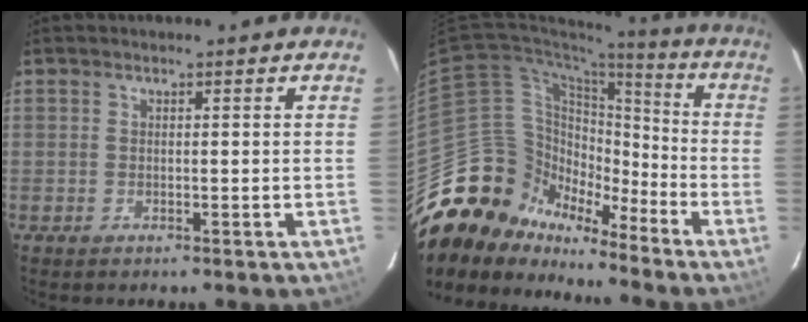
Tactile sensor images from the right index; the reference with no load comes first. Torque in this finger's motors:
{"motor_torque": [0.94, -1.20, 0.04, -0.15]}